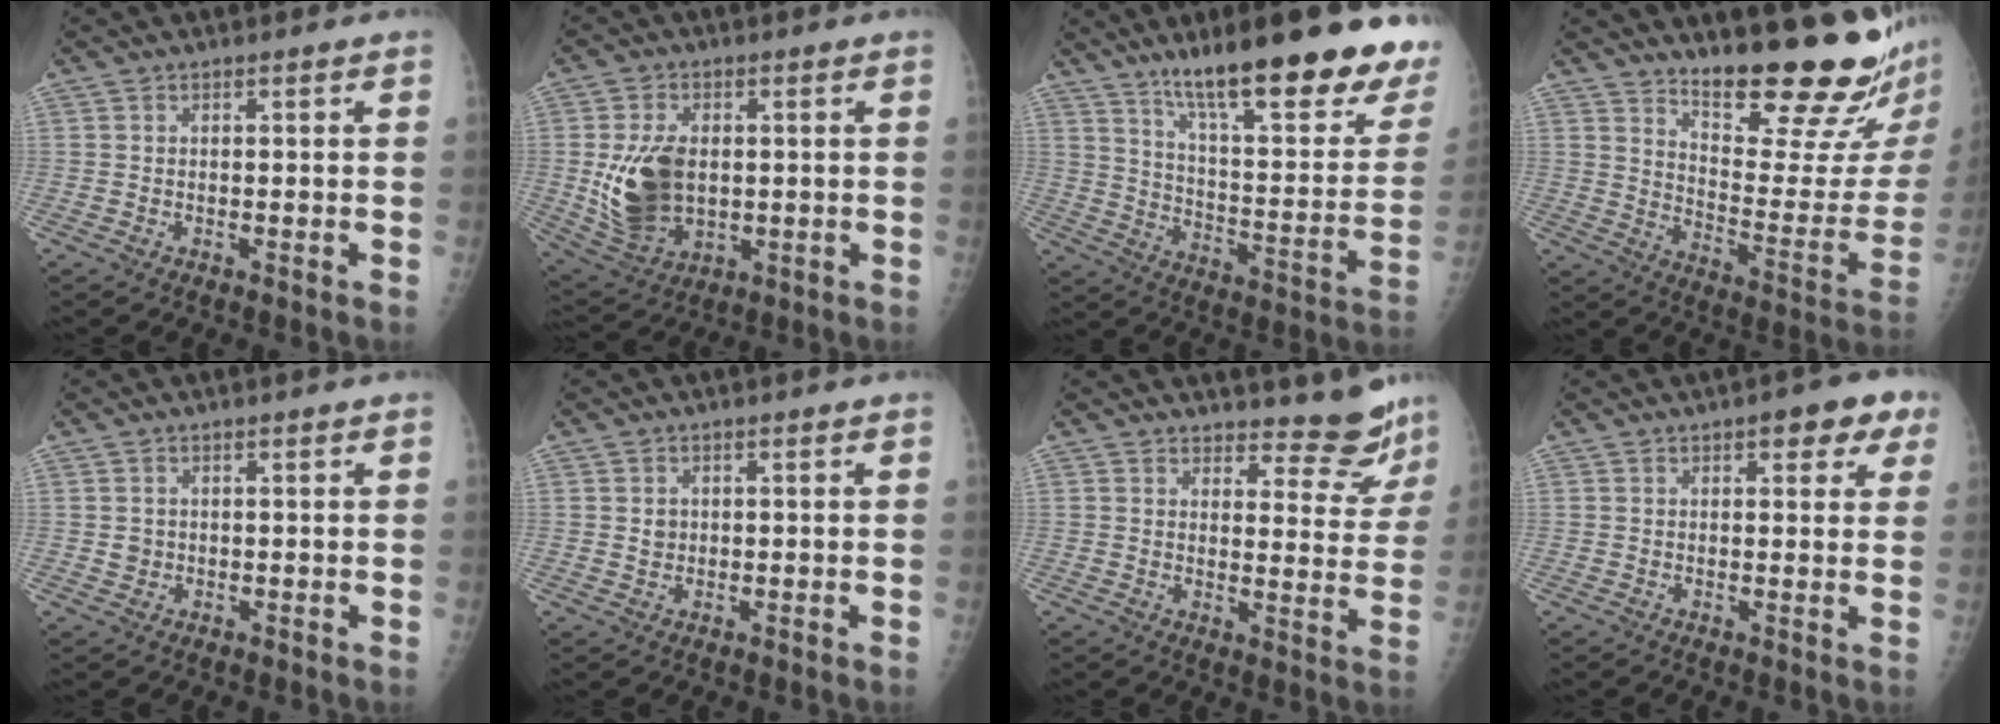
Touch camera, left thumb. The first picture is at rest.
{"total": 12.8, "force": [0.2, 8.4, 9.6], "torque": [-0.168, -0.010, 0.022]}
{"total": 28.0, "force": [18.5, 6.1, 20.1], "torque": [-0.257, -0.079, 0.276]}
{"total": 22.0, "force": [17.5, 3.6, 12.9], "torque": [-0.159, -0.154, 0.249]}
{"total": 1.4, "force": [0.2, 1.3, 0.4], "torque": [-0.001, 0.000, 0.006]}
{"total": 1.8, "force": [0.3, 1.6, 0.7], "torque": [-0.005, 0.000, 0.007]}
{"total": 8.6, "force": [8.1, 2.4, 1.6], "torque": [0.013, -0.076, 0.094]}
{"total": 6.6, "force": [3.5, 3.0, 4.8], "torque": [-0.026, -0.006, 0.034]}